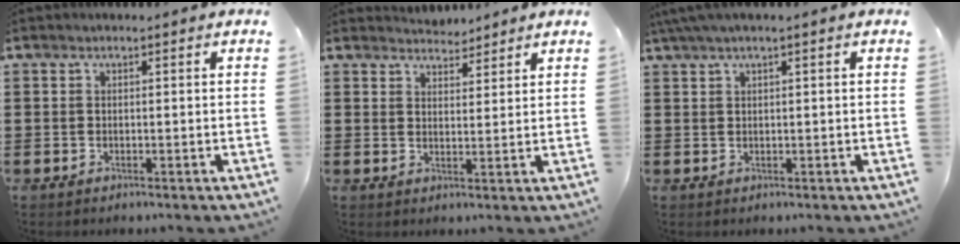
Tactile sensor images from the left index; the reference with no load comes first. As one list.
[{"total": 3.1, "force": [3.1, 0.4, -0.3], "torque": [-0.003, -0.006, 0.059]}, {"total": 1.9, "force": [0.9, 0.0, 1.7], "torque": [-0.031, -0.001, 0.017]}]